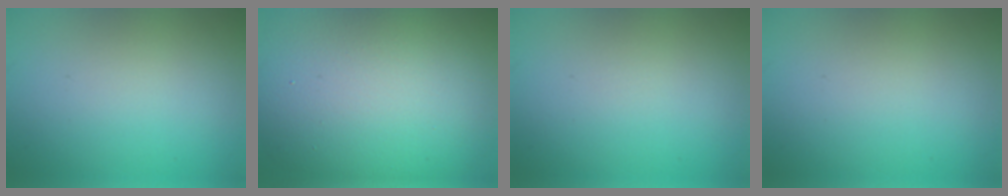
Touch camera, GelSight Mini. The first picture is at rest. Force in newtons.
{"total": 11.7, "press": 11.7, "slide": 0.9}
{"total": 0.0}
{"total": 0.0}